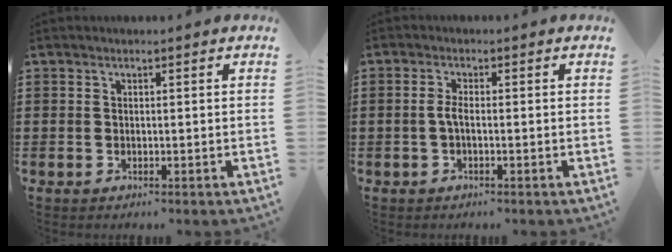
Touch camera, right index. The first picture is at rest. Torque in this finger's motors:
{"motor_torque": [0.95, -0.23, 0.51, 0.09]}